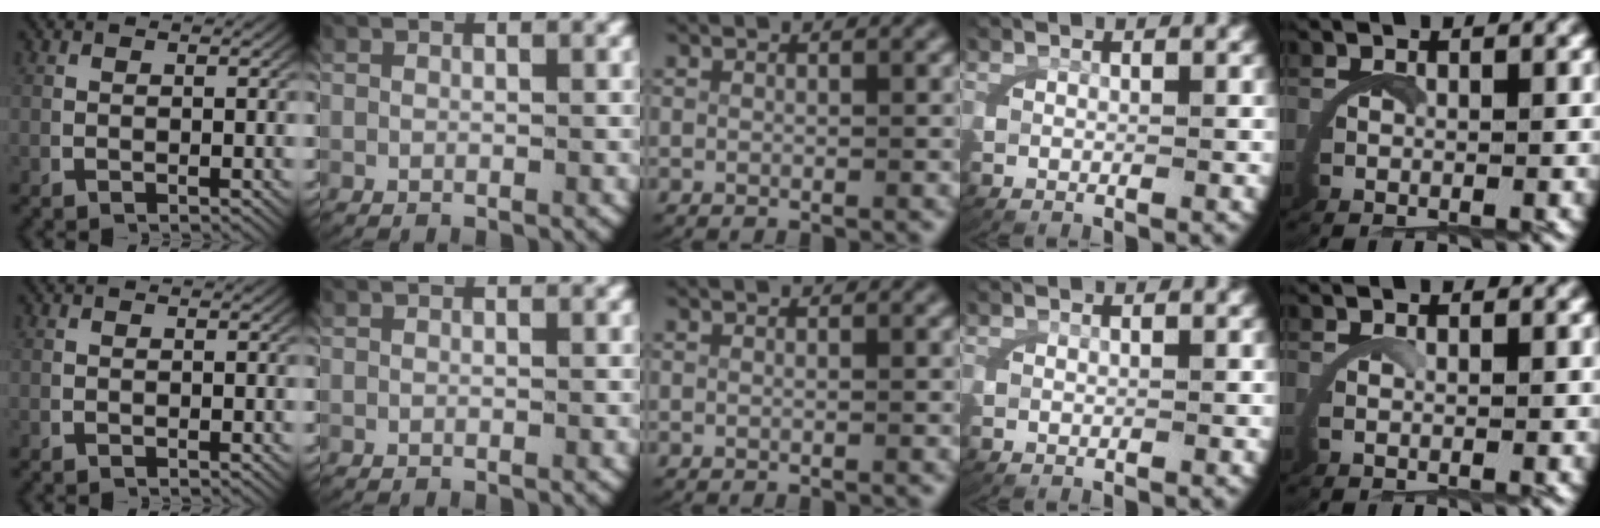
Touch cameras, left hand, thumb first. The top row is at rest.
{"little": {"total": 0.5, "force": [0.3, -0.1, 0.4], "torque": [-0.013, 0.001, 0.006]}}